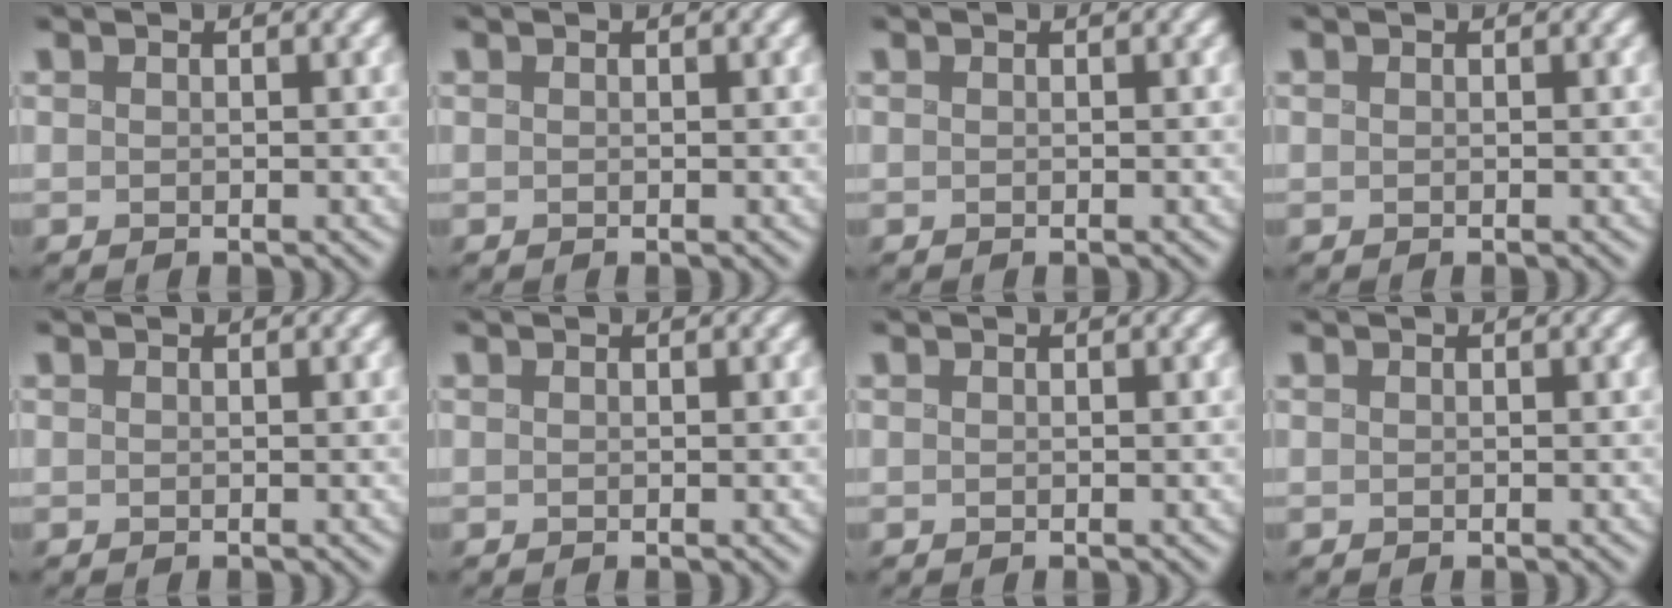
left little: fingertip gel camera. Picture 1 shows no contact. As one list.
[{"total": 0.0}, {"total": 0.0}, {"total": 0.0}, {"total": 0.0}, {"total": 0.0}, {"total": 0.0}, {"total": 0.0}]